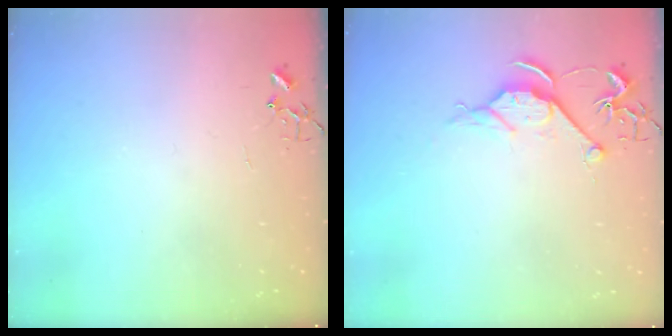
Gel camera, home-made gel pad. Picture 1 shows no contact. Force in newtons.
{"total": 7.2, "press": 7.1, "slide": 0.7}